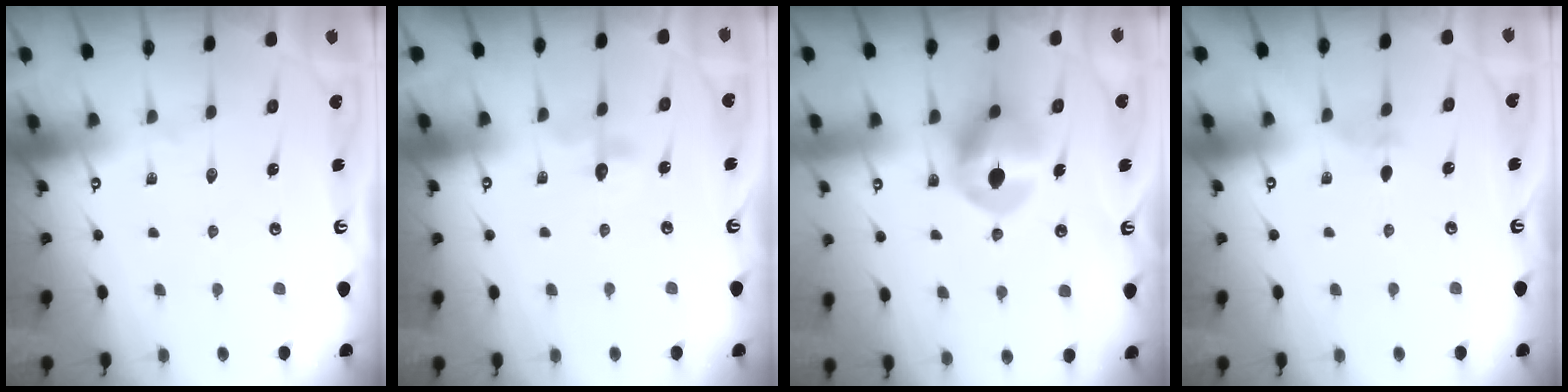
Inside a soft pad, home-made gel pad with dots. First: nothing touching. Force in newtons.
{"total": 3.3, "press": 3.3, "slide": 0.6}
{"total": 10.5, "press": 10.5, "slide": 0.6}
{"total": 2.7, "press": 2.6, "slide": 0.7}